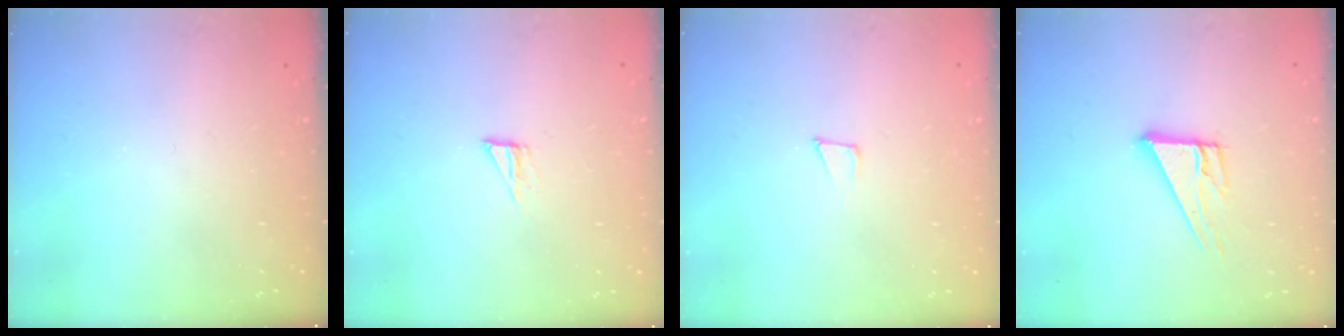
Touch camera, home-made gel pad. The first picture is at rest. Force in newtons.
{"total": 4.3, "press": 4.3, "slide": 0.3}
{"total": 4.3, "press": 4.2, "slide": 1.0}
{"total": 10.0, "press": 10.0, "slide": 0.5}